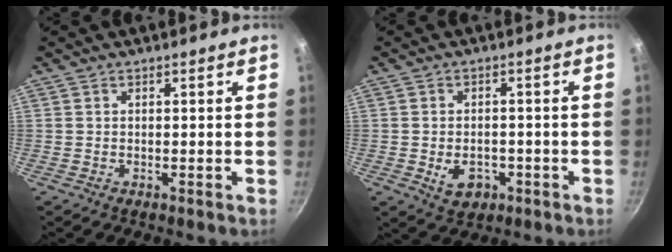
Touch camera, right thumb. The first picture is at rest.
{"total": 5.6, "force": [-1.8, 4.0, 3.4], "torque": [-0.037, 0.011, -0.019]}